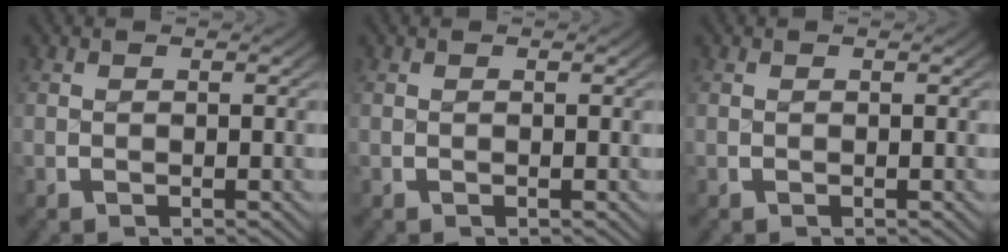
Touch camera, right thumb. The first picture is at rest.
{"total": 0.0}
{"total": 0.0}